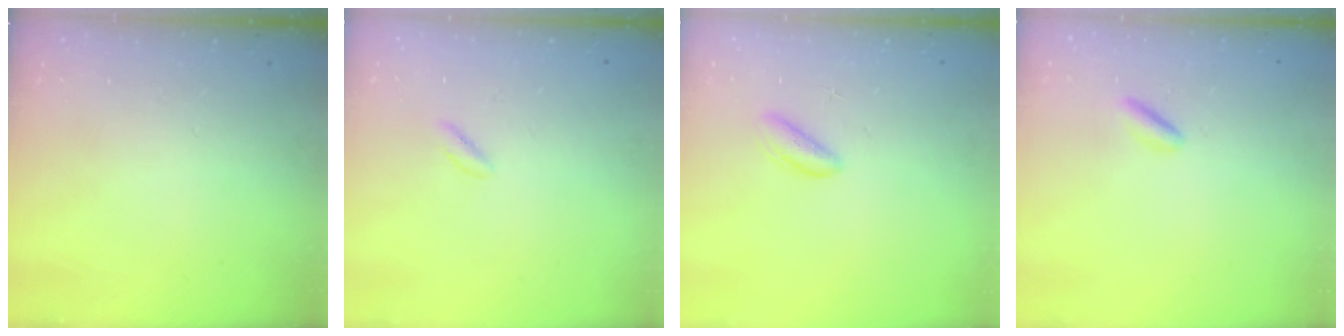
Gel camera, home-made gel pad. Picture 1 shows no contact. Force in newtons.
{"total": 0.7, "press": 0.3, "slide": 0.6}
{"total": 1.9, "press": 1.9, "slide": 0.4}
{"total": 2.4, "press": 2.4, "slide": 0.5}